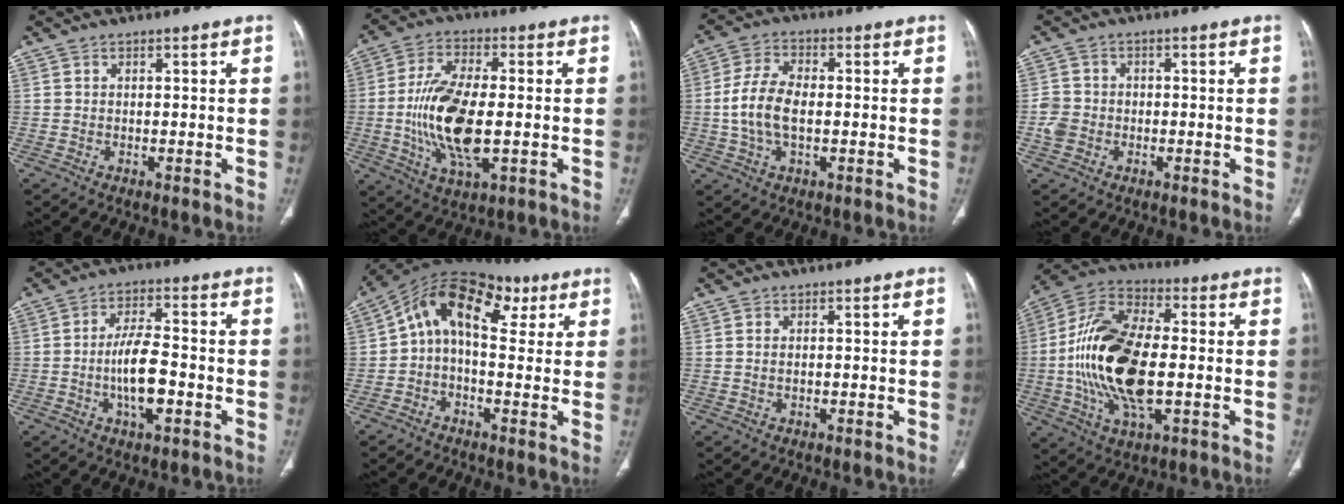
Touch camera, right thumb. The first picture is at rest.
{"total": 15.4, "force": [-1.6, 6.5, 13.9], "torque": [-0.280, -0.004, -0.027]}
{"total": 9.4, "force": [-0.6, 5.2, 7.8], "torque": [-0.163, 0.011, -0.013]}
{"total": 4.0, "force": [-1.0, 3.5, 1.7], "torque": [-0.025, 0.010, -0.021]}
{"total": 9.3, "force": [-2.3, 3.6, 8.2], "torque": [-0.145, 0.016, -0.043]}
{"total": 14.6, "force": [4.4, 8.5, 11.1], "torque": [-0.137, 0.044, 0.059]}
{"total": 0.9, "force": [0.2, 0.4, 0.7], "torque": [-0.025, 0.003, 0.007]}
{"total": 21.4, "force": [-1.7, 10.4, 18.7], "torque": [-0.375, 0.014, -0.030]}